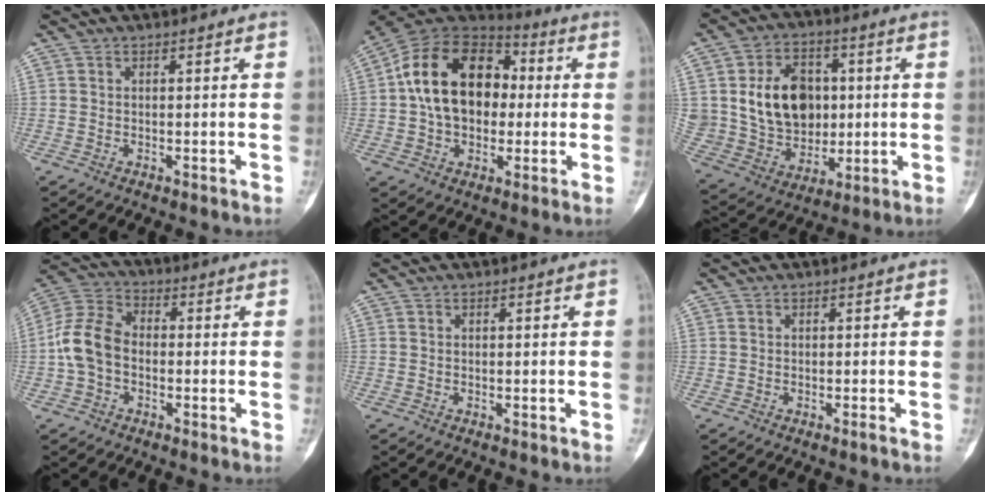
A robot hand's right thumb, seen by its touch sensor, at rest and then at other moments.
{"total": 20.2, "force": [1.1, 14.1, 14.4], "torque": [-0.219, 0.033, 0.014]}
{"total": 18.2, "force": [2.4, 14.0, 11.4], "torque": [-0.159, 0.005, 0.059]}
{"total": 9.9, "force": [-1.5, 7.3, 6.5], "torque": [-0.125, 0.033, -0.043]}
{"total": 0.0}
{"total": 0.0}